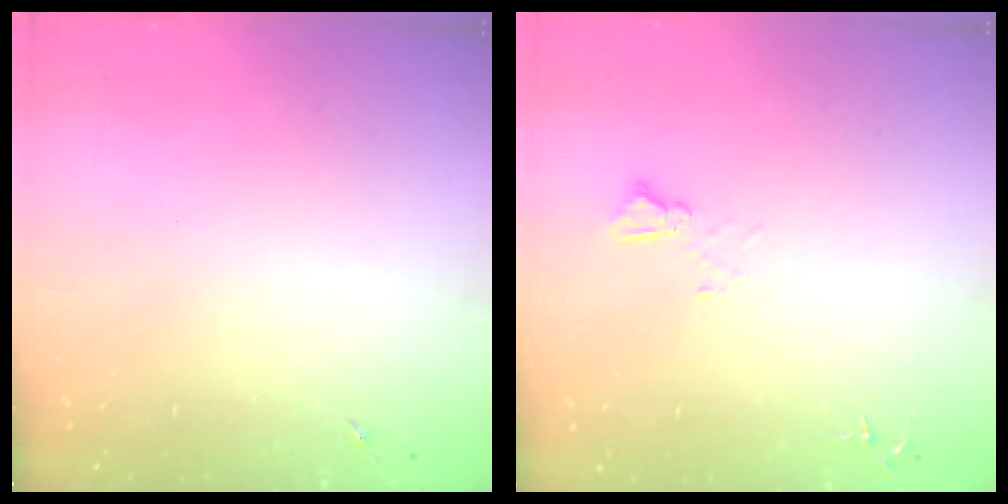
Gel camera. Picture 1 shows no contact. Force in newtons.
{"total": 4.1, "press": 4.1, "slide": 0.4}